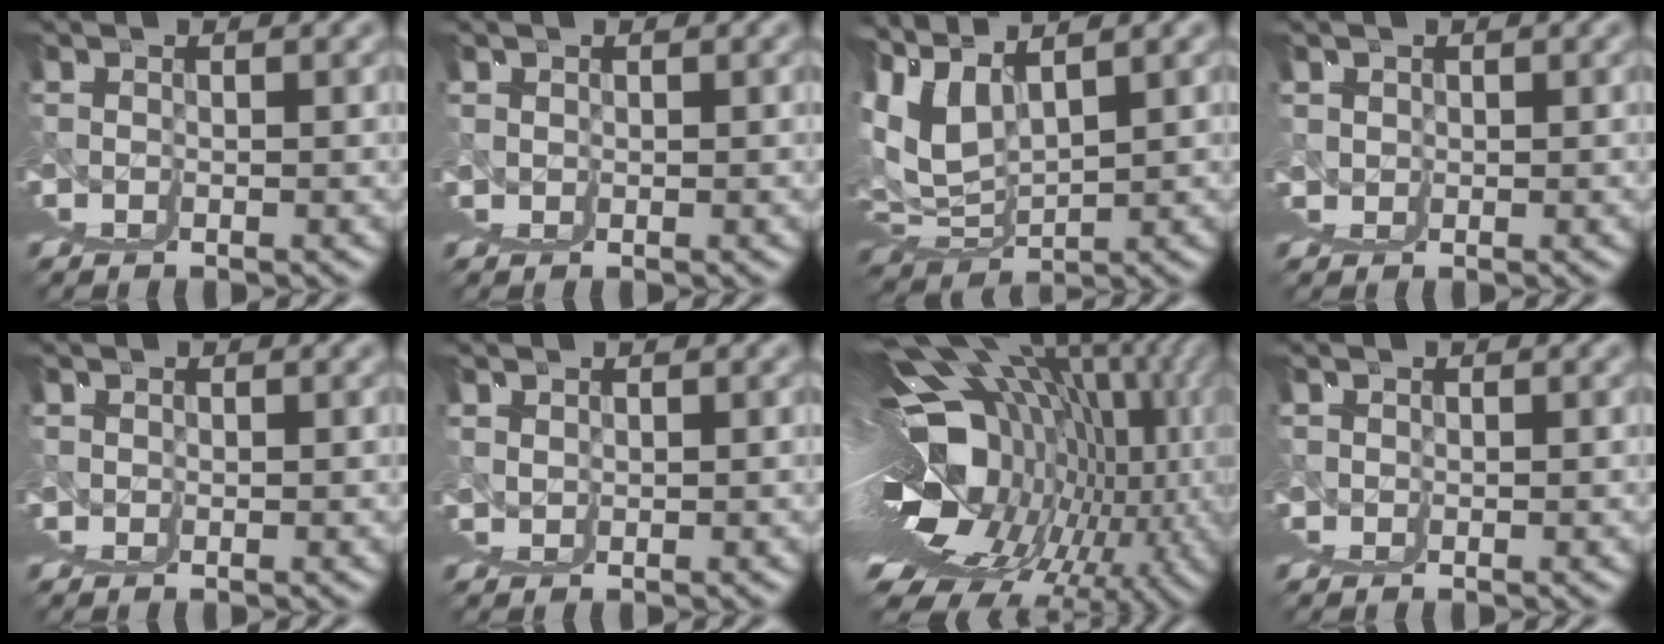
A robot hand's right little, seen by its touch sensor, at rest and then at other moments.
{"total": 2.6, "force": [1.3, 2.2, 0.4], "torque": [-0.004, -0.003, 0.017]}
{"total": 5.8, "force": [5.1, -0.1, 2.8], "torque": [-0.067, 0.005, 0.104]}
{"total": 4.1, "force": [1.9, 3.4, 1.1], "torque": [-0.015, -0.009, 0.029]}
{"total": 2.5, "force": [1.1, 2.1, 0.6], "torque": [-0.008, -0.002, 0.015]}
{"total": 3.3, "force": [2.0, 2.6, 0.5], "torque": [-0.011, -0.005, 0.033]}
{"total": 21.3, "force": [5.2, 8.2, 19.0], "torque": [-0.204, 0.044, 0.083]}
{"total": 2.3, "force": [1.0, 1.9, 0.7], "torque": [-0.010, -0.001, 0.013]}